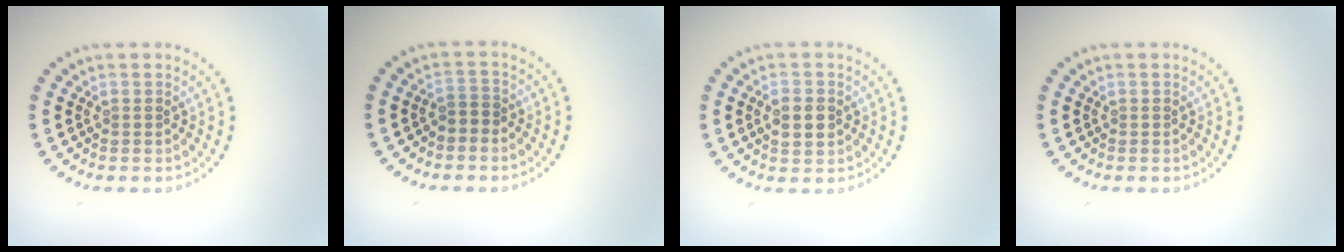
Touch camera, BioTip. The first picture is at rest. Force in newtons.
{"total": 1.4, "press": 1.1, "slide": 0.8}
{"total": 2.4, "press": 2.4, "slide": 0.1}
{"total": 0.0}